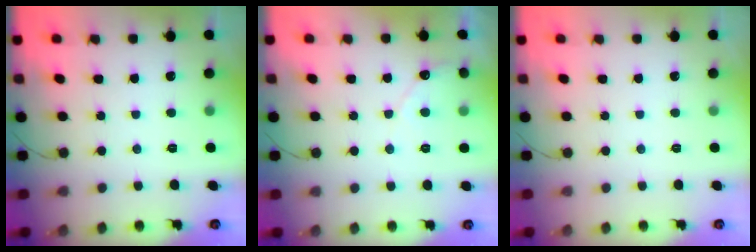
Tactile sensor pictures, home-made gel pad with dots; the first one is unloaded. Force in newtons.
{"total": 4.2, "press": 4.1, "slide": 0.3}
{"total": 0.0}